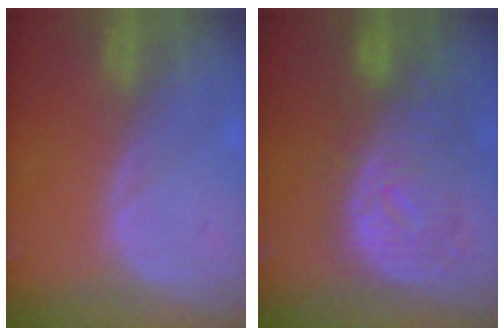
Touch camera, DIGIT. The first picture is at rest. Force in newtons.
{"total": 10.9, "press": 9.7, "slide": 4.9}